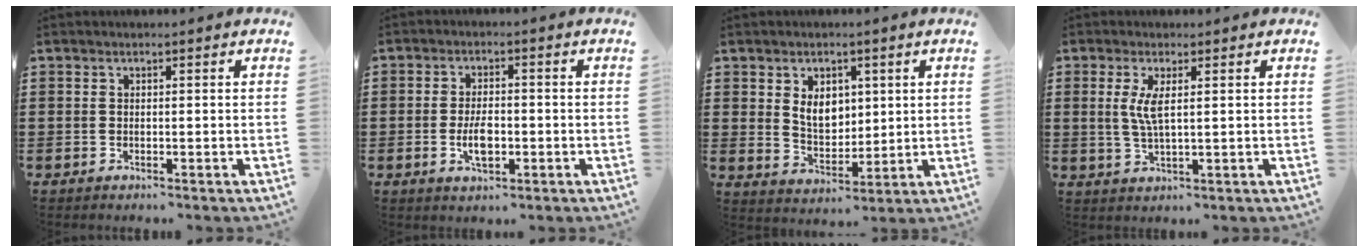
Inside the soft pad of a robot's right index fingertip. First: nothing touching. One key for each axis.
{"total": 4.6, "fx": -1.0, "fy": 2.1, "fz": 4.0, "tx": -0.084, "ty": -0.001, "tz": -0.020}
{"total": 5.6, "fx": 1.7, "fy": 4.1, "fz": 3.5, "tx": -0.057, "ty": 0.002, "tz": 0.026}
{"total": 4.1, "fx": 1.0, "fy": 0.8, "fz": 3.9, "tx": -0.087, "ty": -0.003, "tz": 0.013}